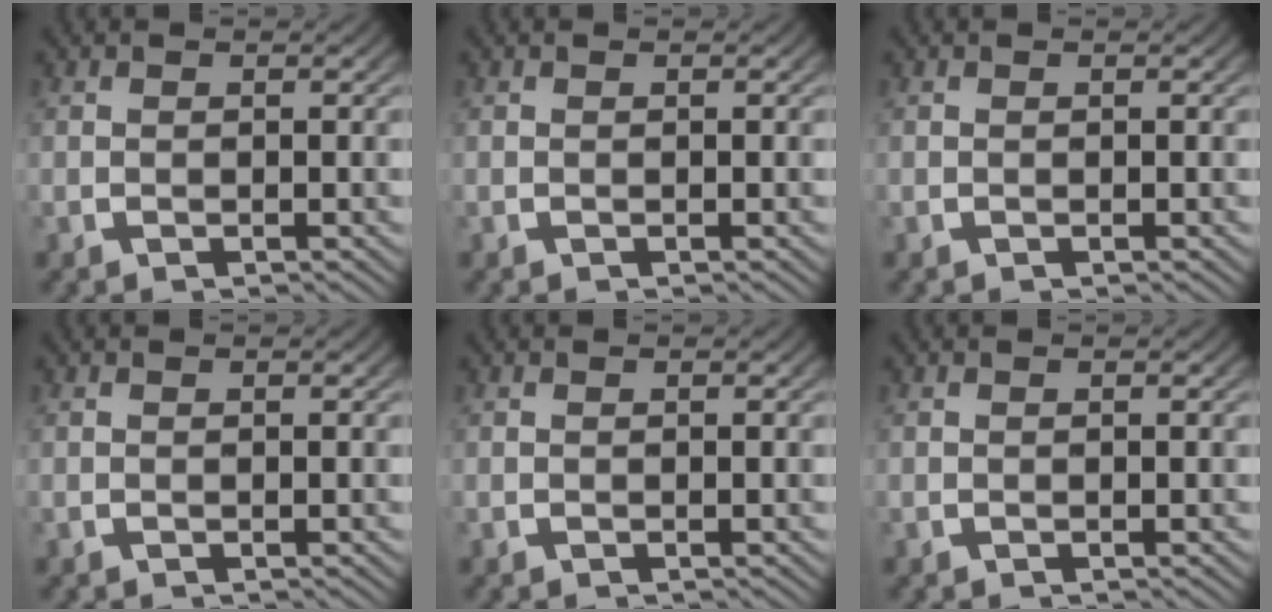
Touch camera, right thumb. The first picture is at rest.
{"total": 0.0}
{"total": 0.0}
{"total": 0.0}
{"total": 0.0}
{"total": 0.0}